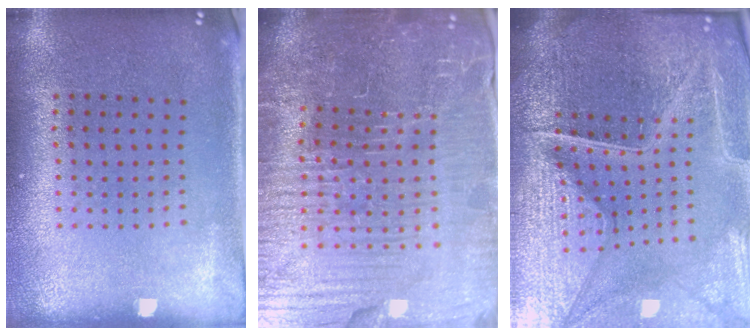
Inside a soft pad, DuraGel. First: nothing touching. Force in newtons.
{"total": 7.2, "press": 6.3, "slide": 3.4}
{"total": 6.3, "press": 5.7, "slide": 2.6}